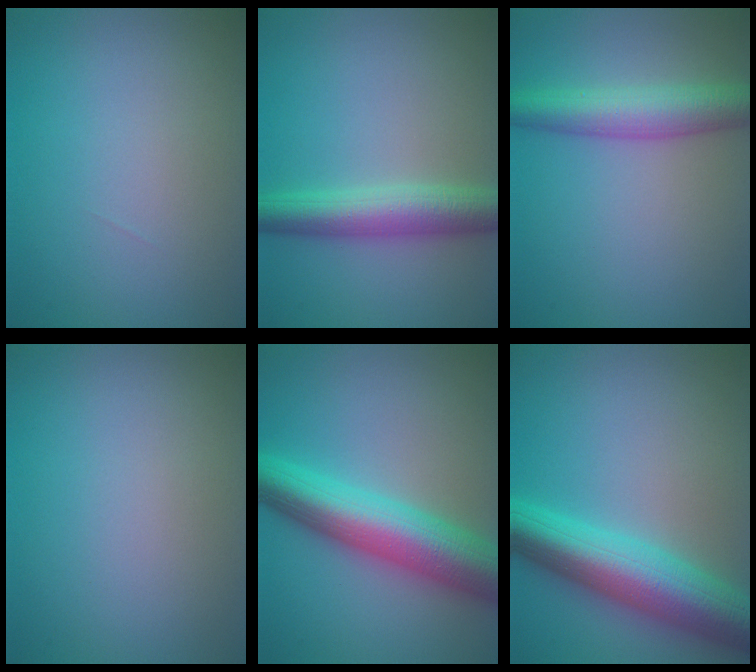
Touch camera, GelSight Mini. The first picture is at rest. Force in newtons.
{"total": 5.0, "press": 5.0, "slide": 0.1}
{"total": 5.1, "press": 5.1, "slide": 0.1}
{"total": 0.0}
{"total": 9.2, "press": 9.2, "slide": 0.4}
{"total": 9.2, "press": 9.2, "slide": 0.2}